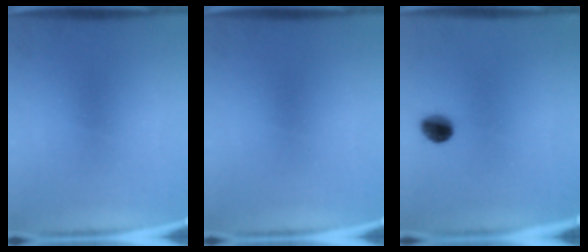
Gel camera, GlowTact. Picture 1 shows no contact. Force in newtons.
{"total": 0.0}
{"total": 5.1}